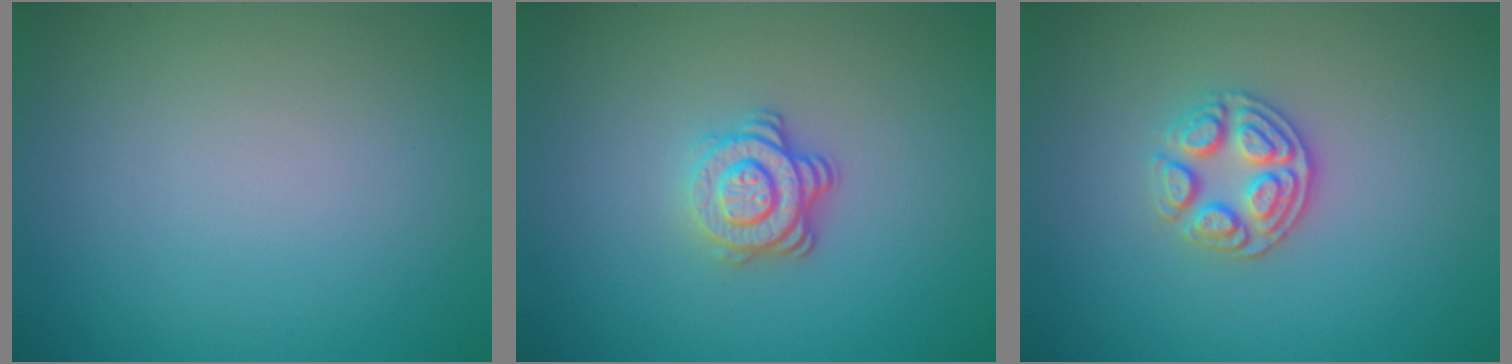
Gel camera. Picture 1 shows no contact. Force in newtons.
{"total": 3.4, "press": 2.7, "slide": 2.1}
{"total": 3.0, "press": 2.8, "slide": 1.1}